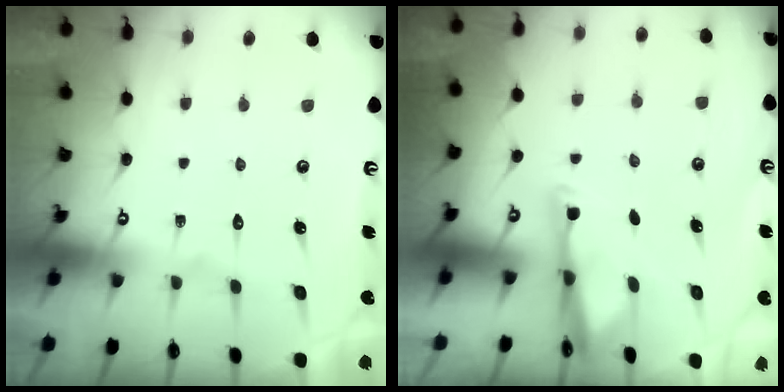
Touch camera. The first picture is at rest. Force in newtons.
{"total": 3.1, "press": 3.1, "slide": 0.4}